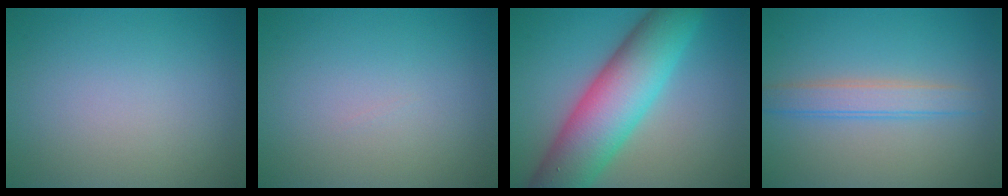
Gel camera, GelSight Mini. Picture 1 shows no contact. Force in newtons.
{"total": 0.0}
{"total": 10.7, "press": 10.7, "slide": 0.2}
{"total": 2.8, "press": 2.8, "slide": 0.1}